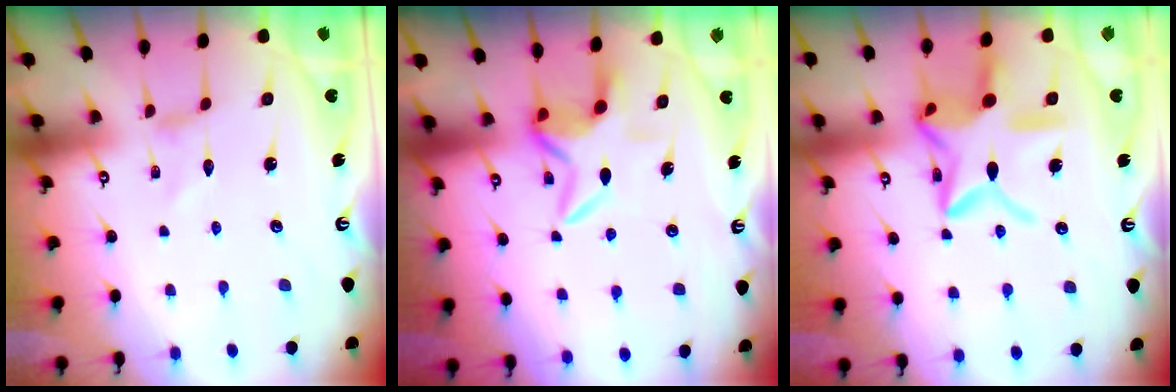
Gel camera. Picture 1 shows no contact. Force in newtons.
{"total": 8.3, "press": 8.3, "slide": 1.0}
{"total": 18.6, "press": 18.5, "slide": 1.2}